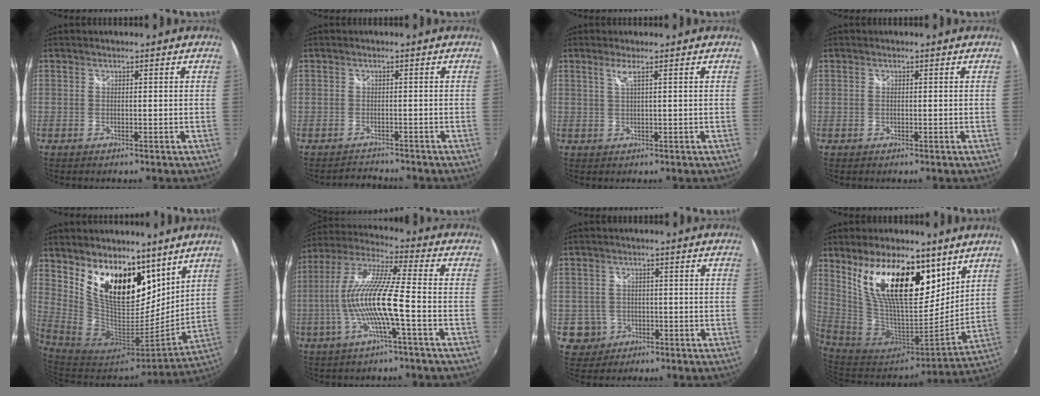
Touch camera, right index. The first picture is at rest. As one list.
[{"total": 2.5, "force": [-2.2, 1.1, -0.4], "torque": [-0.002, 0.008, -0.039]}, {"total": 1.9, "force": [0.9, -0.4, 1.6], "torque": [-0.031, -0.002, 0.019]}, {"total": 0.5, "force": [0.1, 0.2, 0.5], "torque": [-0.010, 0.000, 0.000]}, {"total": 16.4, "force": [9.7, 8.1, 10.5], "torque": [-0.182, -0.004, 0.178]}, {"total": 14.6, "force": [-3.6, 0.6, 14.1], "torque": [-0.267, -0.002, -0.068]}, {"total": 5.1, "force": [-1.1, 5.0, 0.4], "torque": [-0.018, 0.013, -0.008]}, {"total": 19.6, "force": [10.1, 8.3, 14.5], "torque": [-0.260, 0.008, 0.187]}]